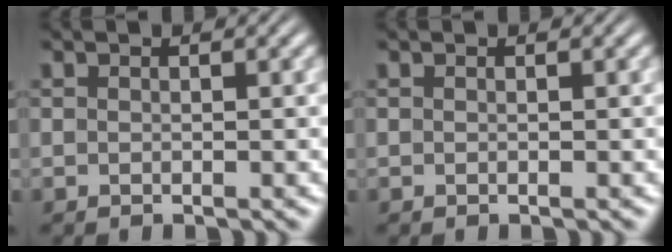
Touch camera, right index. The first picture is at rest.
{"total": 0.0}